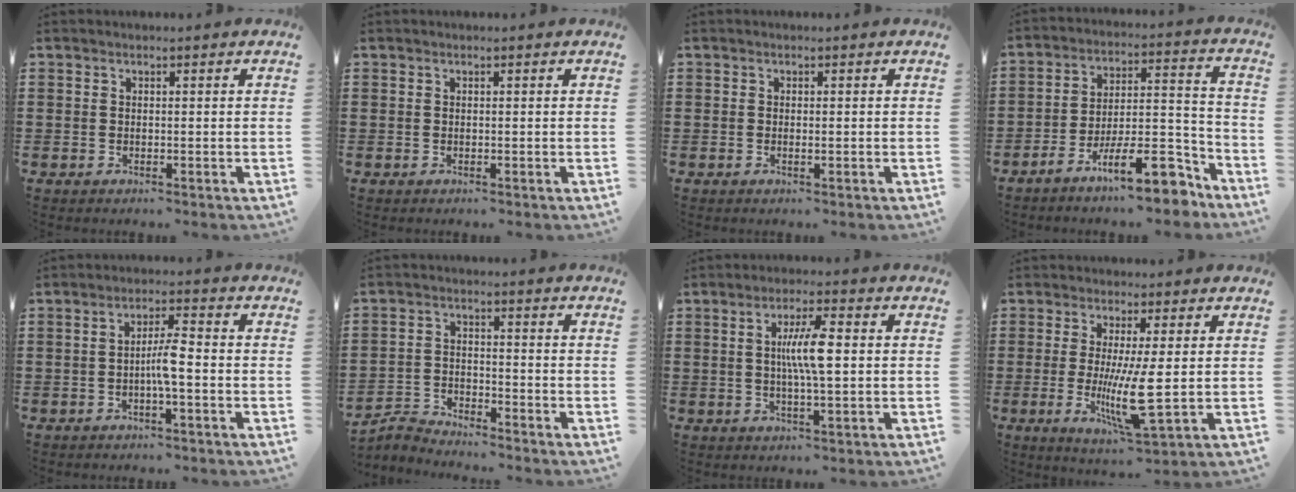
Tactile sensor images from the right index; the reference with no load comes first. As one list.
[{"total": 0.0}, {"total": 0.6, "force": [-0.1, 0.1, 0.6], "torque": [-0.010, -0.005, -0.001]}, {"total": 13.6, "force": [-9.3, 3.2, 9.3], "torque": [-0.146, 0.033, -0.162]}, {"total": 4.0, "force": [-0.9, 0.4, 3.9], "torque": [-0.078, 0.000, -0.022]}, {"total": 3.2, "force": [-3.2, 0.4, 0.0], "torque": [-0.016, 0.003, -0.072]}, {"total": 6.5, "force": [0.6, 0.9, 6.4], "torque": [-0.117, 0.001, 0.006]}, {"total": 8.6, "force": [-0.7, 1.0, 8.6], "torque": [-0.169, -0.024, -0.012]}]